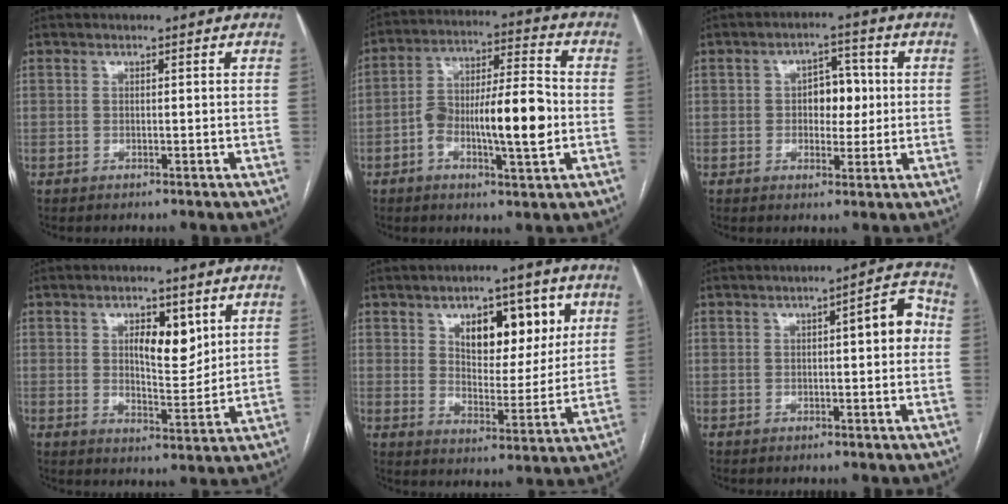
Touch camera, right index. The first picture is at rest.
{"total": 13.3, "force": [-2.7, 3.0, 12.7], "torque": [-0.219, 0.020, -0.044]}
{"total": 5.5, "force": [0.3, 3.4, 4.3], "torque": [-0.058, 0.016, 0.007]}
{"total": 6.8, "force": [2.7, 2.9, 5.6], "torque": [-0.085, -0.002, 0.047]}
{"total": 11.1, "force": [4.8, 5.5, 8.3], "torque": [-0.112, 0.009, 0.080]}
{"total": 5.4, "force": [0.5, 1.3, 5.3], "torque": [-0.062, 0.022, 0.001]}